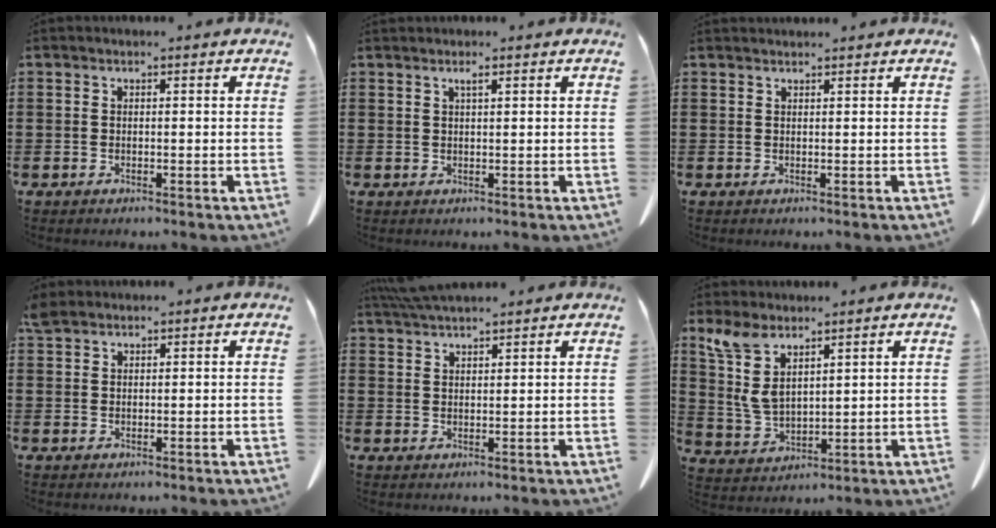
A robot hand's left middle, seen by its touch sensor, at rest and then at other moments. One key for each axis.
{"total": 1.1, "fx": 0.6, "fy": 0.1, "fz": 0.8, "tx": -0.017, "ty": 0.001, "tz": 0.011}
{"total": 0.6, "fx": 0.6, "fy": 0.0, "fz": 0.0, "tx": -0.002, "ty": 0.000, "tz": 0.013}
{"total": 2.1, "fx": 1.9, "fy": 0.7, "fz": 0.7, "tx": -0.020, "ty": 0.002, "tz": 0.039}
{"total": 4.1, "fx": 3.9, "fy": 0.4, "fz": 1.3, "tx": -0.037, "ty": -0.006, "tz": 0.074}
{"total": 7.0, "fx": 4.0, "fy": 3.6, "fz": 4.5, "tx": -0.124, "ty": -0.015, "tz": 0.073}